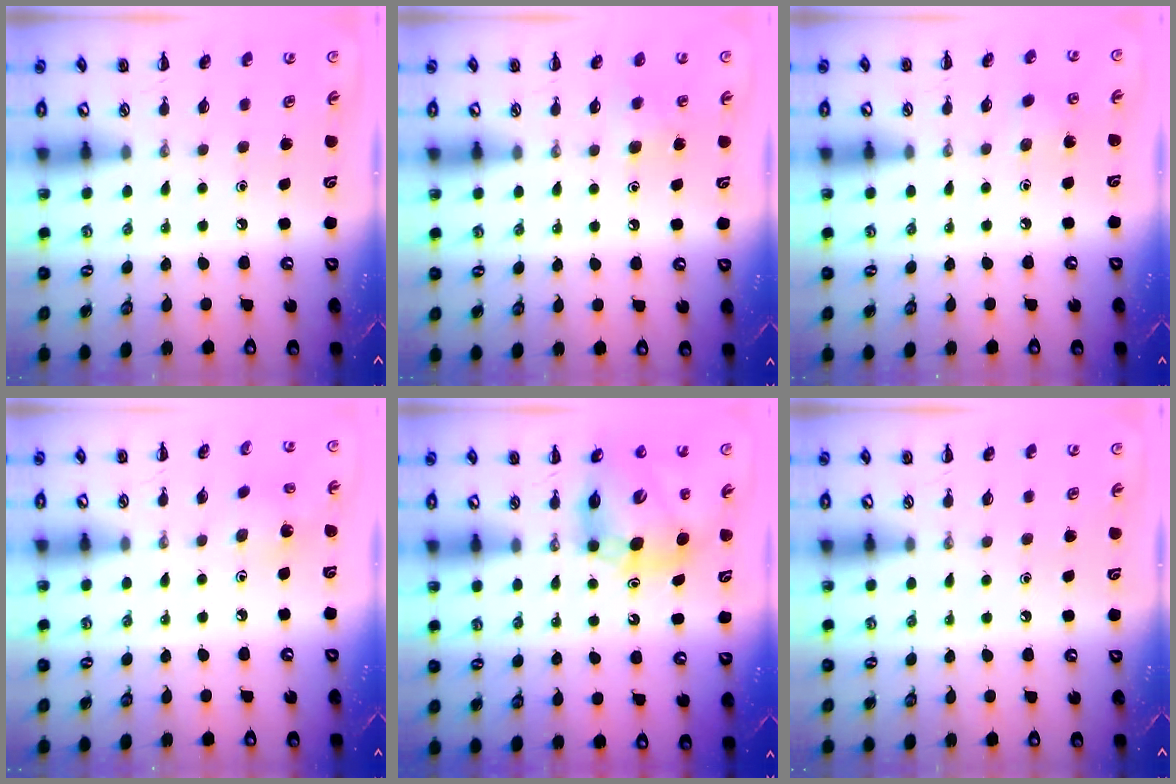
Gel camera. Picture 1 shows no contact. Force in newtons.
{"total": 5.7, "press": 5.3, "slide": 2.0}
{"total": 3.6, "press": 3.5, "slide": 1.1}
{"total": 2.1, "press": 2.0, "slide": 0.5}
{"total": 11.2, "press": 10.7, "slide": 3.4}
{"total": 0.0}